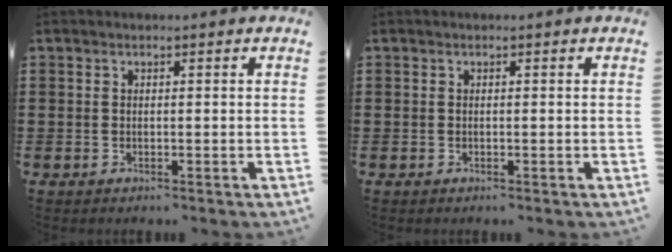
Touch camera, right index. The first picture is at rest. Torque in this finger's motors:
{"motor_torque": [0.05, 0.04, 0.00, 0.00]}